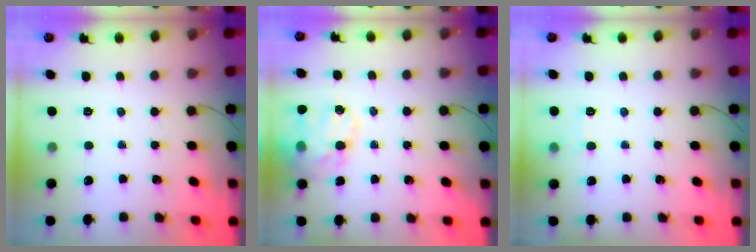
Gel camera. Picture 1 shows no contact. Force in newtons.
{"total": 16.9, "press": 16.5, "slide": 3.4}
{"total": 5.2, "press": 5.0, "slide": 1.6}